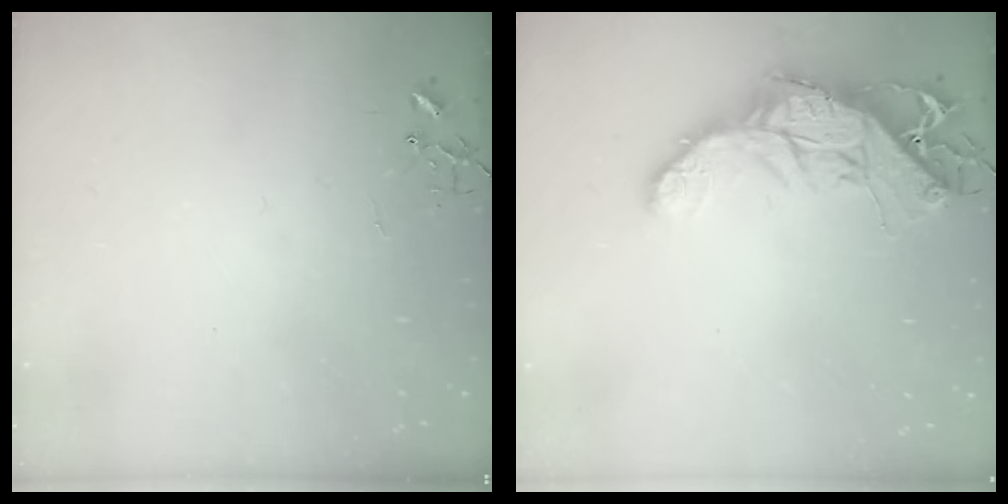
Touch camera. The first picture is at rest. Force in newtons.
{"total": 16.1, "press": 16.1, "slide": 1.6}